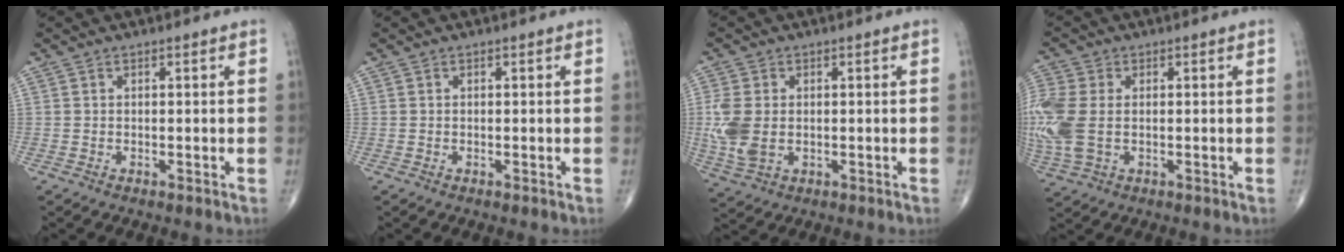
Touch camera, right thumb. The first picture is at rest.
{"total": 0.0}
{"total": 7.7, "force": [-0.2, 5.1, 5.7], "torque": [-0.143, -0.005, 0.001]}
{"total": 11.5, "force": [-0.1, 7.4, 8.7], "torque": [-0.249, 0.003, 0.004]}